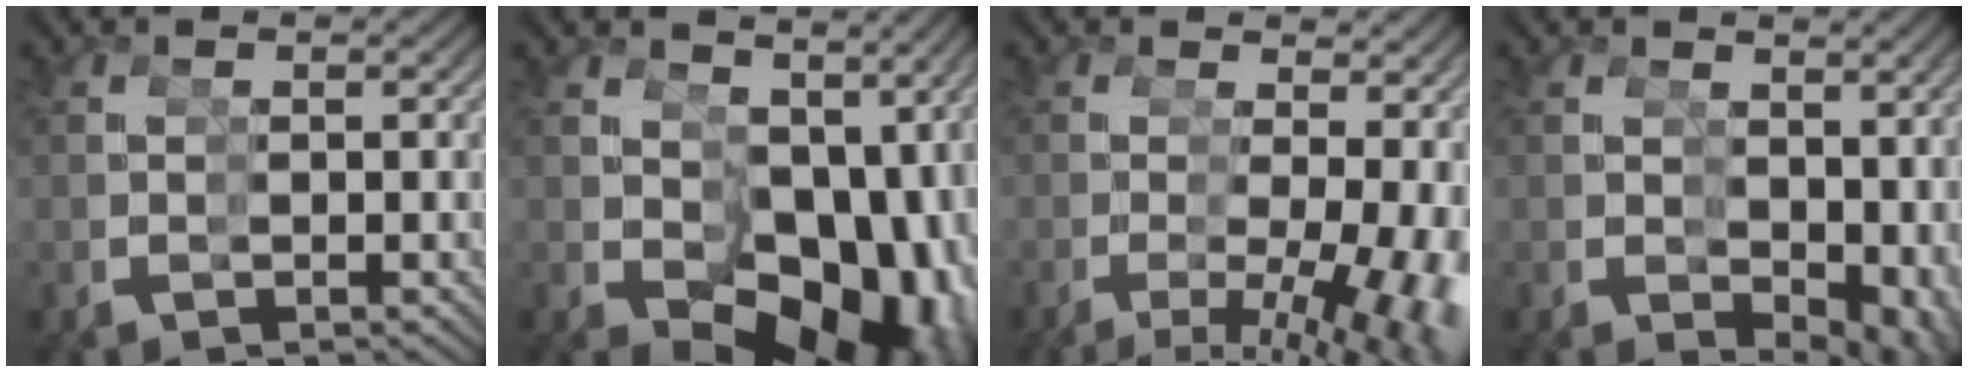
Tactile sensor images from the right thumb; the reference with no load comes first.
{"total": 11.3, "force": [-1.2, 8.0, 7.9], "torque": [-0.114, -0.035, 0.003]}
{"total": 8.1, "force": [-1.3, 4.2, 6.8], "torque": [-0.088, -0.030, -0.011]}
{"total": 4.0, "force": [0.2, 2.9, 2.8], "torque": [-0.021, -0.015, 0.010]}